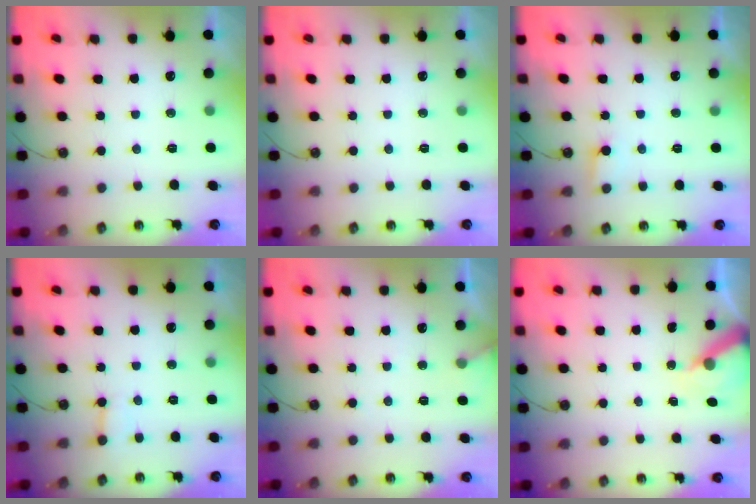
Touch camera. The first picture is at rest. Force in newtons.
{"total": 0.0}
{"total": 4.7, "press": 4.6, "slide": 0.4}
{"total": 5.2, "press": 5.1, "slide": 0.5}
{"total": 6.8, "press": 6.8, "slide": 0.4}
{"total": 6.7, "press": 6.7, "slide": 0.5}